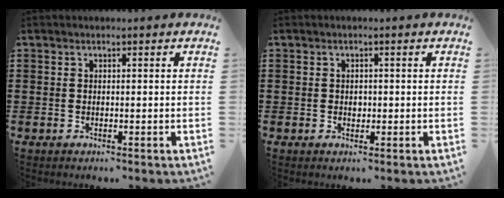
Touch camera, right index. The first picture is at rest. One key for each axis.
{"total": 0.9, "fx": 0.2, "fy": 0.7, "fz": 0.5, "tx": -0.010, "ty": 0.005, "tz": 0.004}